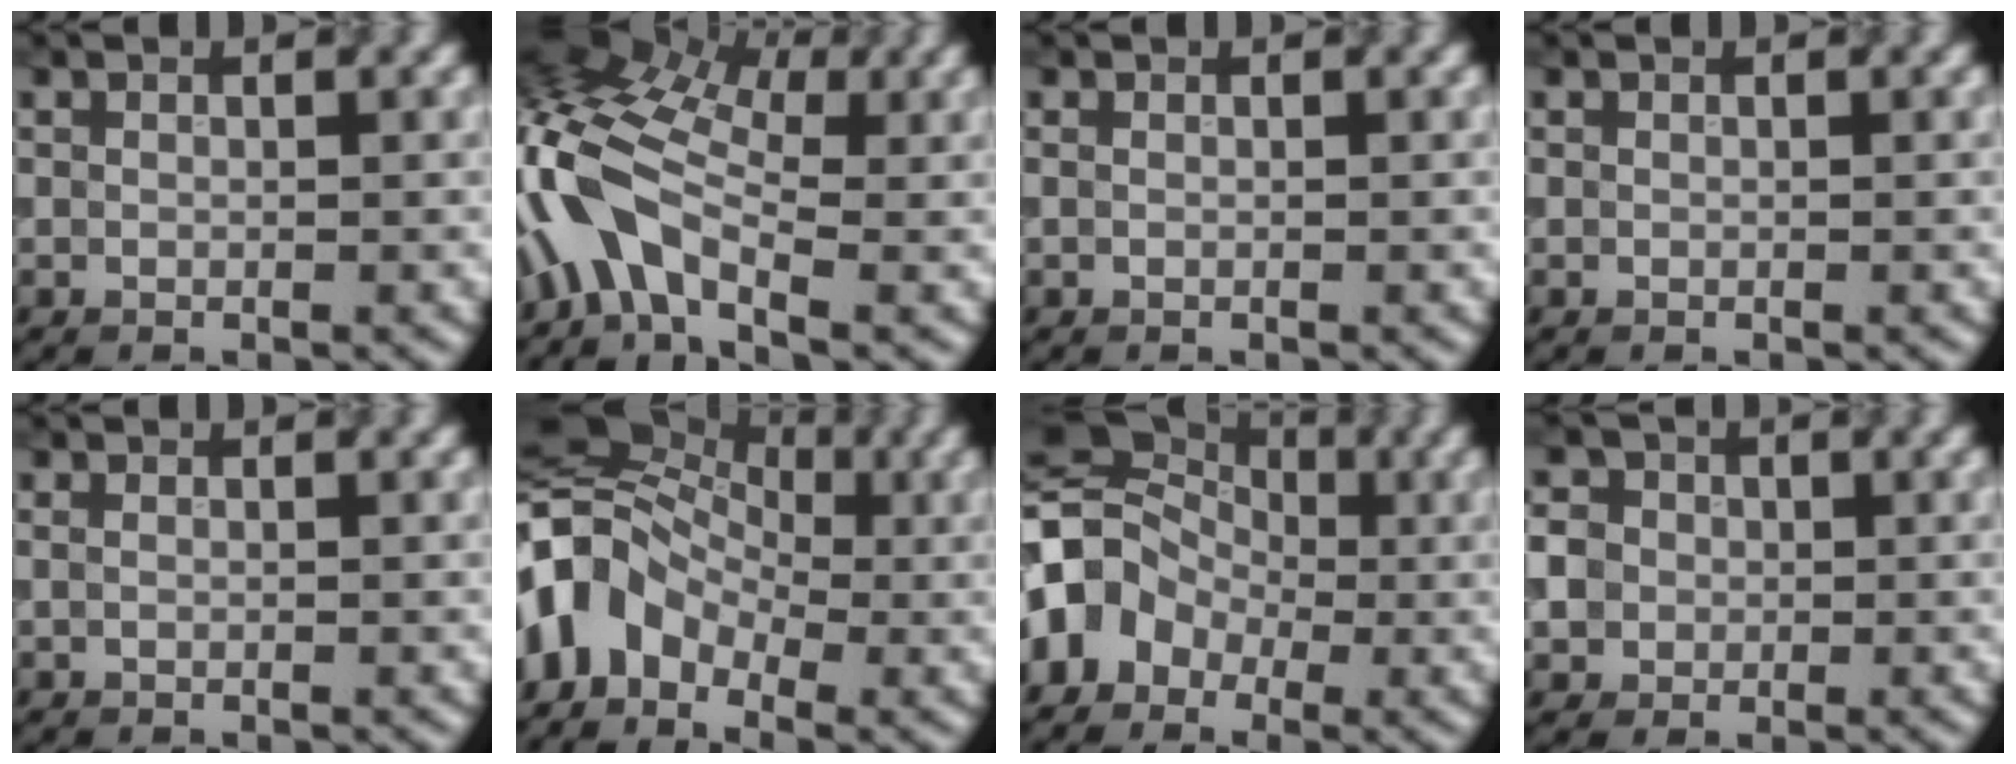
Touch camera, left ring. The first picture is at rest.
{"total": 7.7, "force": [-2.2, 4.7, 5.7], "torque": [-0.112, 0.018, -0.063]}
{"total": 0.0}
{"total": 0.0}
{"total": 0.6, "force": [0.2, 0.4, 0.4], "torque": [-0.010, -0.002, 0.005]}
{"total": 7.2, "force": [-2.2, 5.5, 4.0], "torque": [-0.066, 0.016, -0.061]}
{"total": 7.4, "force": [-1.0, 6.1, 4.1], "torque": [-0.055, 0.011, -0.033]}
{"total": 6.1, "force": [0.7, 5.6, 2.2], "torque": [-0.042, 0.031, -0.012]}